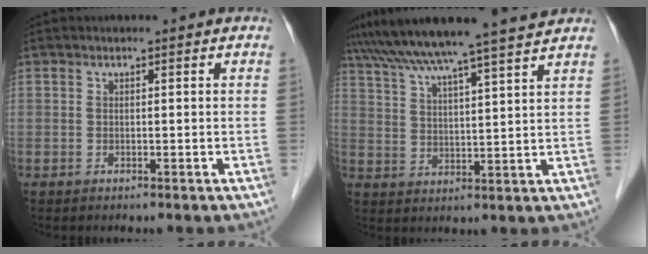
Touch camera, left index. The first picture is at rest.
{"total": 15.0, "force": [13.3, -1.3, 6.9], "torque": [-0.122, 0.007, 0.196]}